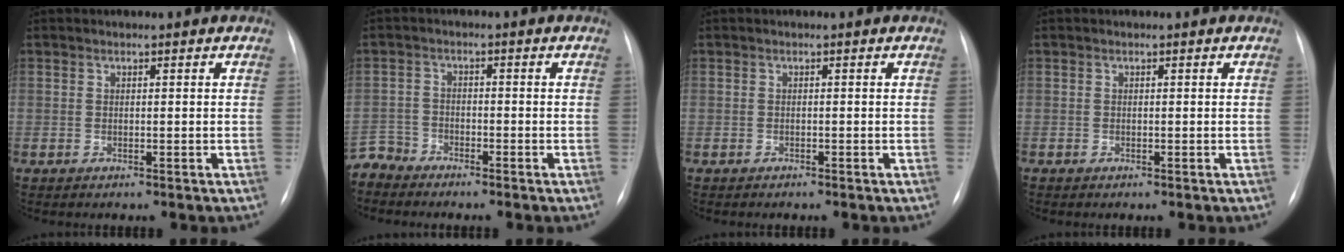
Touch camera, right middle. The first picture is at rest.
{"total": 3.6, "force": [-3.4, 0.8, -0.9], "torque": [0.023, -0.007, -0.067]}
{"total": 0.7, "force": [-0.6, 0.1, 0.3], "torque": [-0.006, -0.001, -0.008]}
{"total": 0.0}